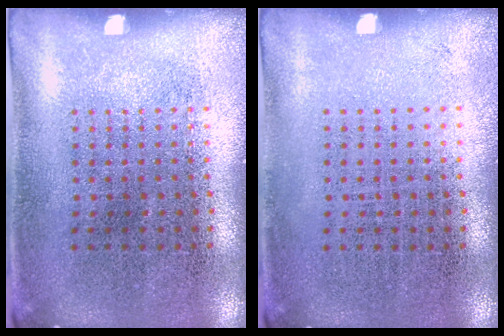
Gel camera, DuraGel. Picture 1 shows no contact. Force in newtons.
{"total": 0.0}